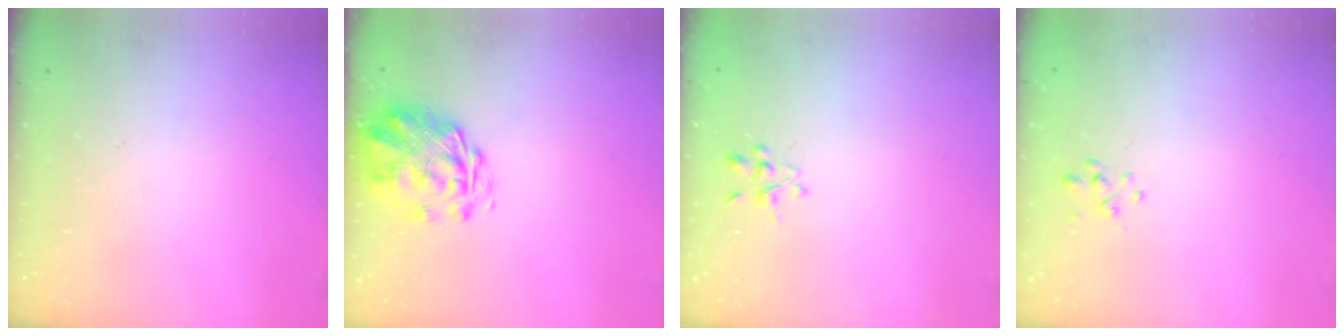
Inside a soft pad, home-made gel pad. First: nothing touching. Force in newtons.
{"total": 3.2, "press": 2.8, "slide": 1.6}
{"total": 2.2, "press": 2.0, "slide": 1.0}
{"total": 0.9, "press": 0.7, "slide": 0.5}